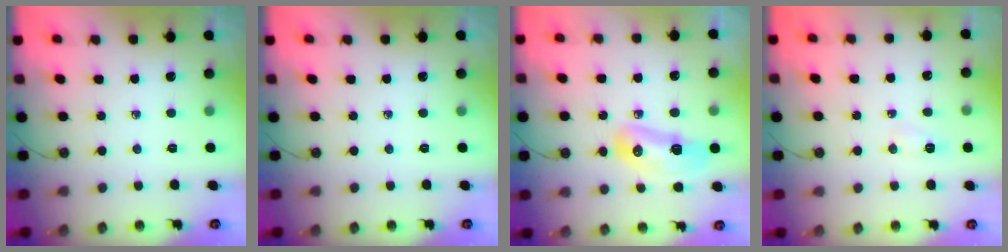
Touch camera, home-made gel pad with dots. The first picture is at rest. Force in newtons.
{"total": 0.0}
{"total": 9.3, "press": 9.2, "slide": 1.8}
{"total": 4.8, "press": 4.8, "slide": 0.6}